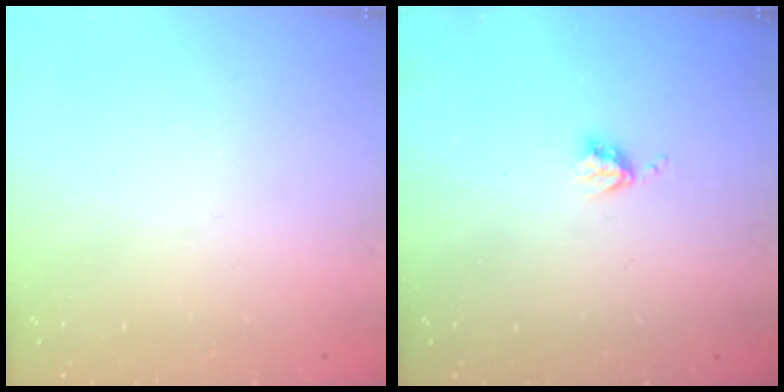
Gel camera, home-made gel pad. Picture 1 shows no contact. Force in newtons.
{"total": 3.8, "press": 3.8, "slide": 0.4}